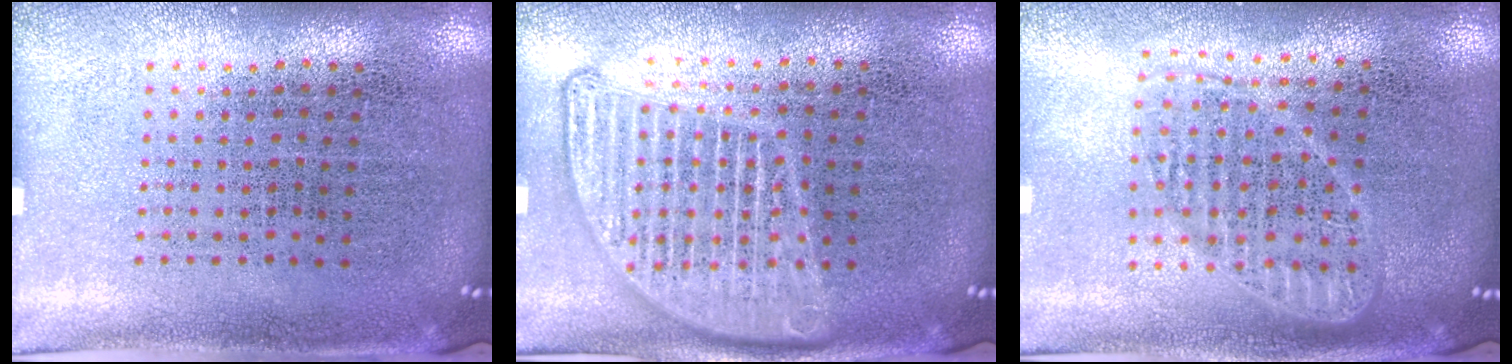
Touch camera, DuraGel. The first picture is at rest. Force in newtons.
{"total": 1.8, "press": 1.8, "slide": 0.3}
{"total": 1.8, "press": 1.6, "slide": 0.9}